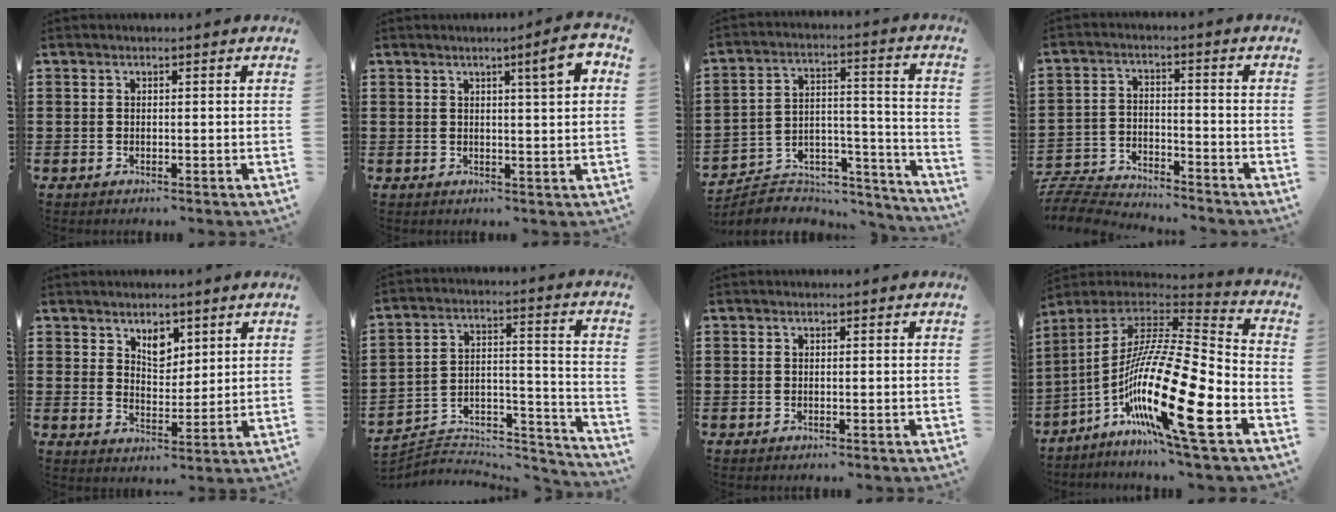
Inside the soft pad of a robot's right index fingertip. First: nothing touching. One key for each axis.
{"total": 5.8, "fx": 2.2, "fy": 0.3, "fz": 5.4, "tx": -0.082, "ty": -0.010, "tz": 0.030}
{"total": 5.3, "fx": -4.6, "fy": 2.5, "fz": 0.8, "tx": -0.015, "ty": 0.011, "tz": -0.091}
{"total": 6.1, "fx": -6.1, "fy": 0.5, "fz": 0.4, "tx": -0.023, "ty": 0.004, "tz": -0.127}
{"total": 4.5, "fx": 3.1, "fy": 2.6, "fz": 2.0, "tx": -0.040, "ty": 0.004, "tz": 0.055}
{"total": 4.6, "fx": -4.0, "fy": 2.1, "fz": 0.8, "tx": -0.017, "ty": 0.004, "tz": -0.083}
{"total": 0.0}
{"total": 21.7, "fx": -8.9, "fy": 3.6, "fz": 19.4, "tx": -0.390, "ty": -0.003, "tz": -0.165}